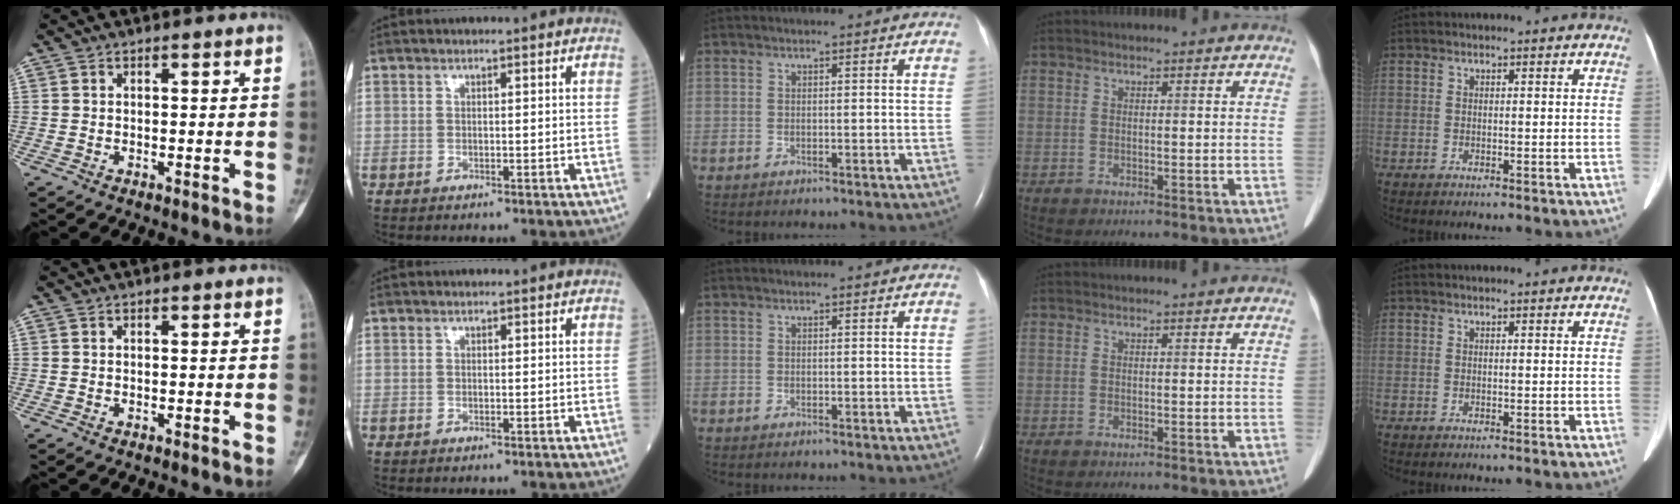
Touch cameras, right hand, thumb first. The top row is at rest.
{}